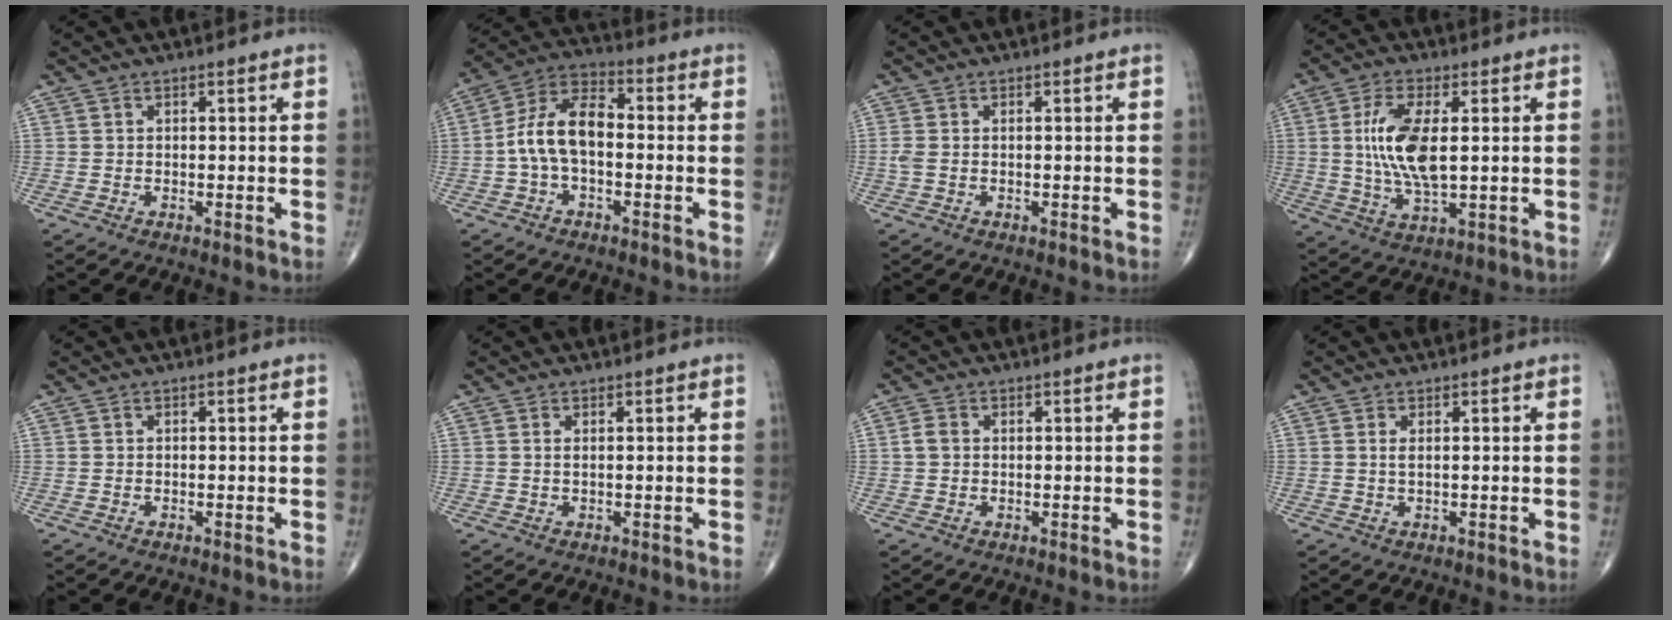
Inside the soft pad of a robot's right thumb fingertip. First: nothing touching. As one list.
[{"total": 10.9, "force": [-1.1, 6.1, 9.0], "torque": [-0.167, 0.040, -0.030]}, {"total": 1.4, "force": [-0.1, 0.8, 1.2], "torque": [-0.037, 0.002, -0.003]}, {"total": 11.6, "force": [1.3, 4.7, 10.5], "torque": [-0.215, -0.011, 0.027]}, {"total": 0.0}, {"total": 0.6, "force": [0.2, 0.2, 0.5], "torque": [-0.017, 0.002, 0.004]}, {"total": 2.2, "force": [0.2, 1.7, 1.4], "torque": [-0.027, 0.006, 0.004]}, {"total": 1.1, "force": [0.3, 0.3, 1.0], "torque": [-0.026, -0.001, 0.008]}]